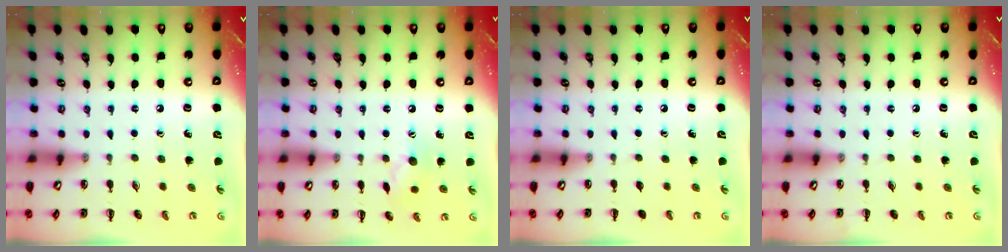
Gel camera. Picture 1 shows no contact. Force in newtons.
{"total": 7.5, "press": 7.4, "slide": 1.1}
{"total": 0.0}
{"total": 0.0}